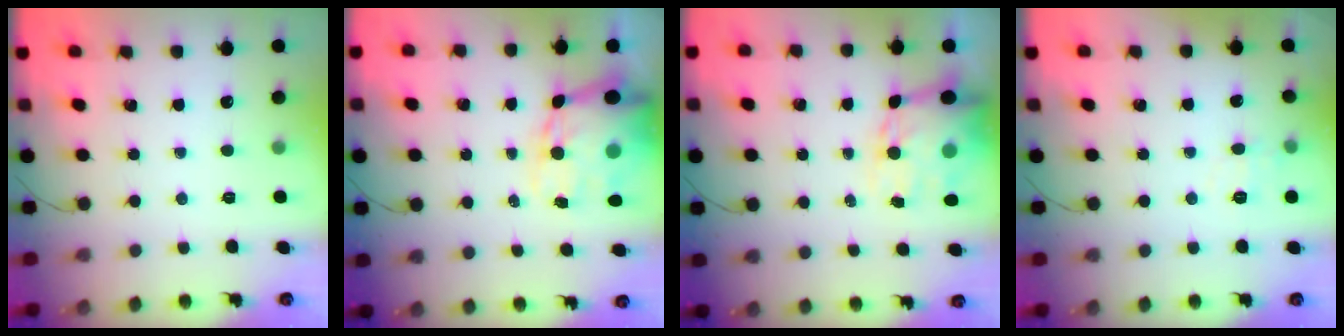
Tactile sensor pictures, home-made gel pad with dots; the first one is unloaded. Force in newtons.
{"total": 16.4, "press": 16.0, "slide": 3.6}
{"total": 13.6, "press": 13.2, "slide": 3.4}
{"total": 4.8, "press": 4.4, "slide": 1.7}